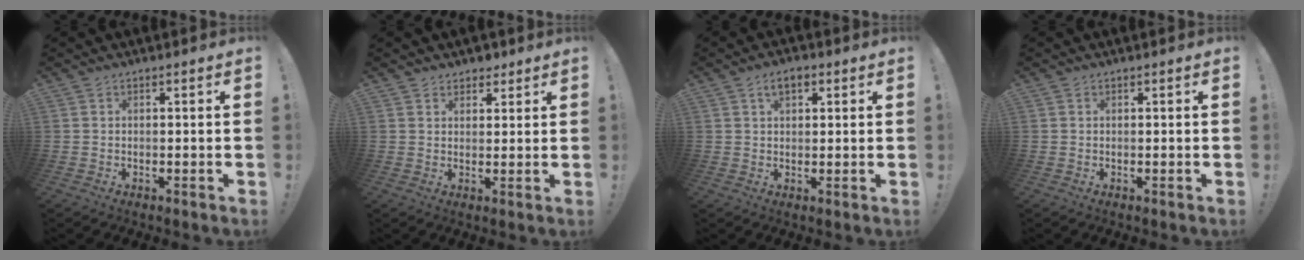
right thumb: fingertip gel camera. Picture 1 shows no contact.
{"total": 3.5, "force": [2.7, 2.3, 0.2], "torque": [0.017, -0.016, 0.047]}
{"total": 4.2, "force": [1.9, 2.4, 2.9], "torque": [-0.044, 0.004, 0.031]}
{"total": 0.0}